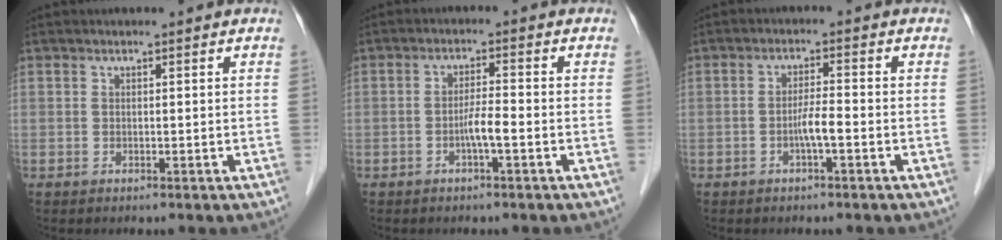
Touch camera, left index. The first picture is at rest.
{"total": 3.0, "force": [-1.2, 0.0, 2.8], "torque": [-0.051, 0.000, -0.025]}
{"total": 2.9, "force": [-1.2, 0.1, 2.7], "torque": [-0.049, 0.001, -0.024]}